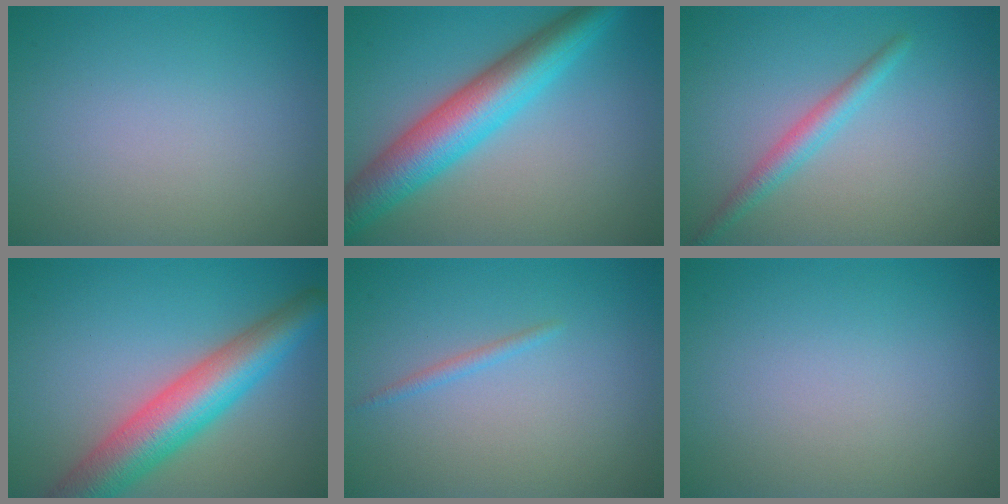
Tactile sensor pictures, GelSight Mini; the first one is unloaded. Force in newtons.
{"total": 7.9, "press": 7.9, "slide": 0.1}
{"total": 2.2, "press": 2.2, "slide": 0.1}
{"total": 8.1, "press": 8.1, "slide": 0.4}
{"total": 0.8, "press": 0.8, "slide": 0.1}
{"total": 0.0}